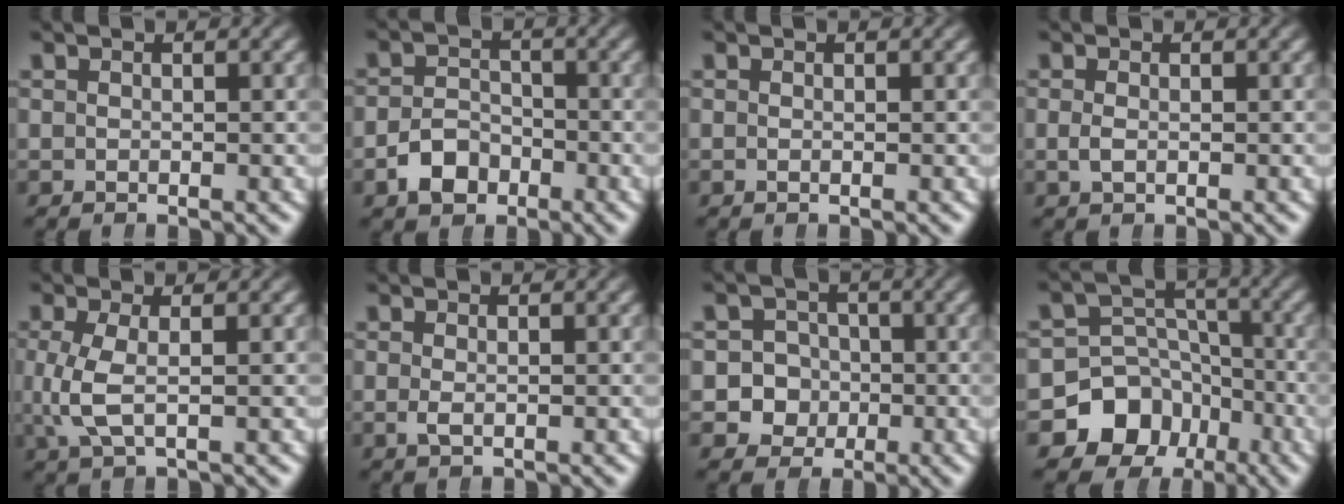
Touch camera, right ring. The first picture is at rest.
{"total": 3.0, "force": [-1.8, 2.1, 1.1], "torque": [-0.019, -0.010, -0.029]}
{"total": 0.0}
{"total": 0.6, "force": [-0.3, -0.1, 0.5], "torque": [-0.023, -0.017, 0.002]}
{"total": 3.3, "force": [-0.1, 1.4, 3.0], "torque": [-0.095, -0.021, 0.013]}
{"total": 0.7, "force": [-0.3, 0.2, 0.6], "torque": [-0.027, -0.018, 0.000]}
{"total": 9.3, "force": [-1.9, 8.9, 2.0], "torque": [-0.083, -0.041, -0.030]}
{"total": 12.7, "force": [-4.4, 11.1, 4.5], "torque": [-0.093, -0.058, -0.066]}